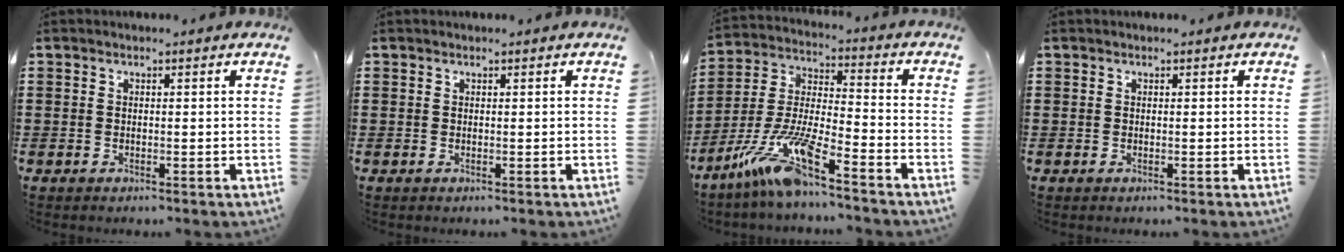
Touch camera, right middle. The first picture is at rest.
{"total": 0.0}
{"total": 11.8, "force": [-9.0, 0.3, 7.6], "torque": [-0.174, -0.012, -0.184]}
{"total": 0.0}